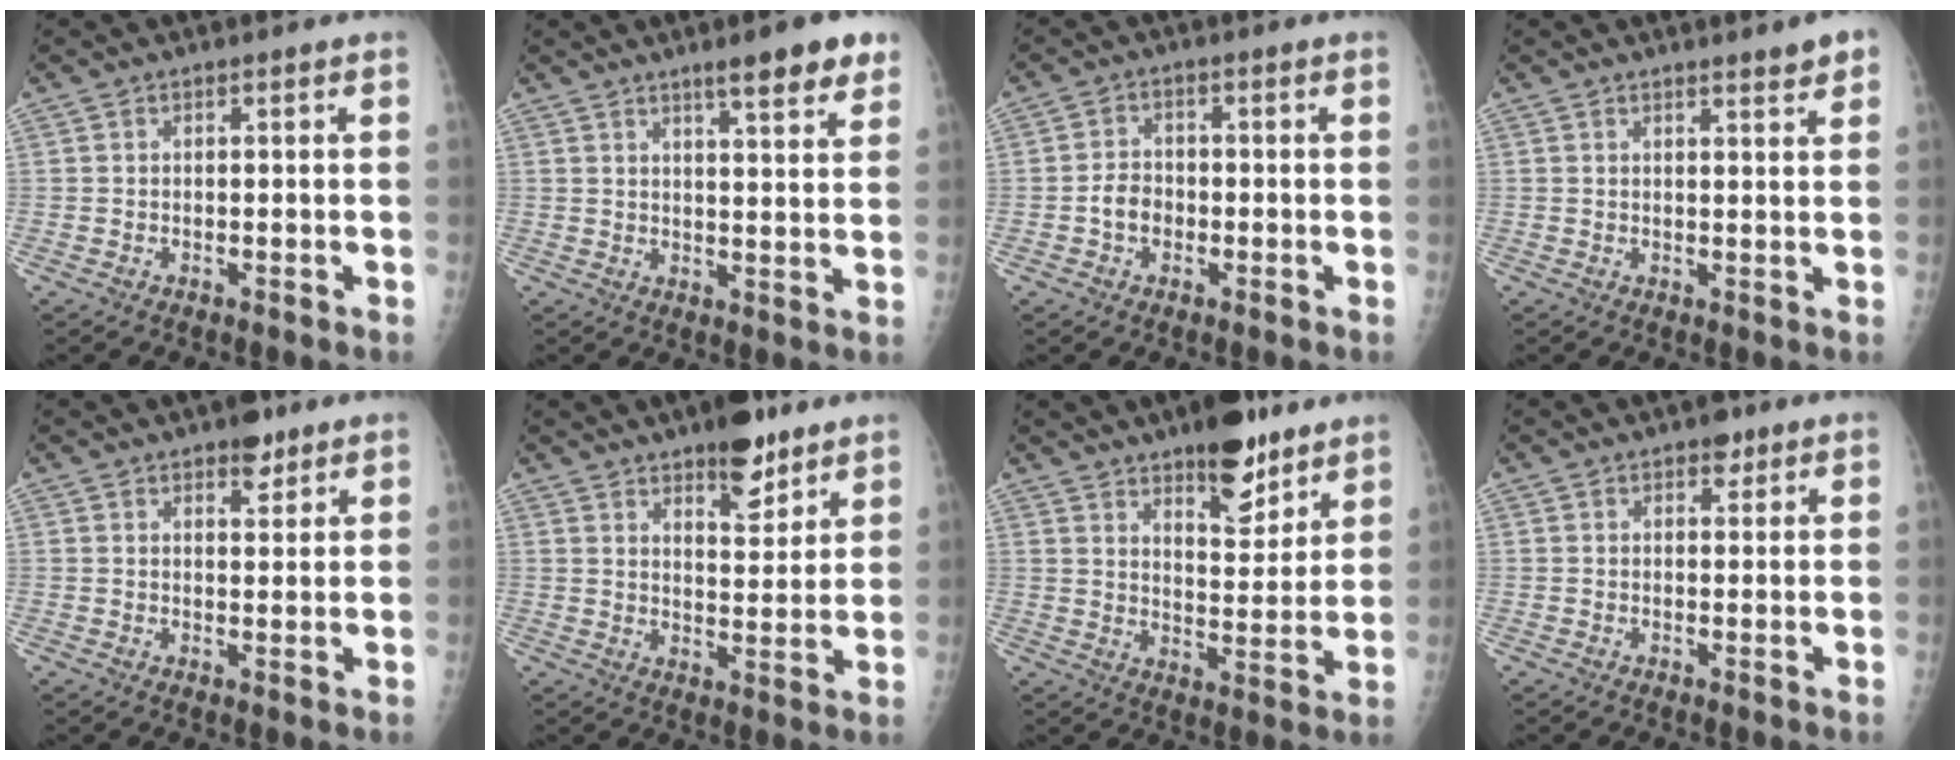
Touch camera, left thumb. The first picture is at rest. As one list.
[{"total": 8.8, "force": [5.9, 1.4, 6.4], "torque": [-0.075, -0.030, 0.081]}, {"total": 3.8, "force": [-1.0, 3.0, 2.1], "torque": [-0.025, 0.012, -0.022]}, {"total": 3.2, "force": [2.4, 0.3, 2.1], "torque": [-0.022, -0.017, 0.031]}, {"total": 4.5, "force": [3.1, 2.1, 2.4], "torque": [-0.016, -0.017, 0.045]}, {"total": 9.6, "force": [6.7, 3.8, 5.8], "torque": [-0.061, -0.044, 0.102]}, {"total": 12.6, "force": [8.9, 4.9, 7.5], "torque": [-0.075, -0.060, 0.137]}, {"total": 2.6, "force": [1.7, 1.5, 1.2], "torque": [-0.001, -0.007, 0.020]}]